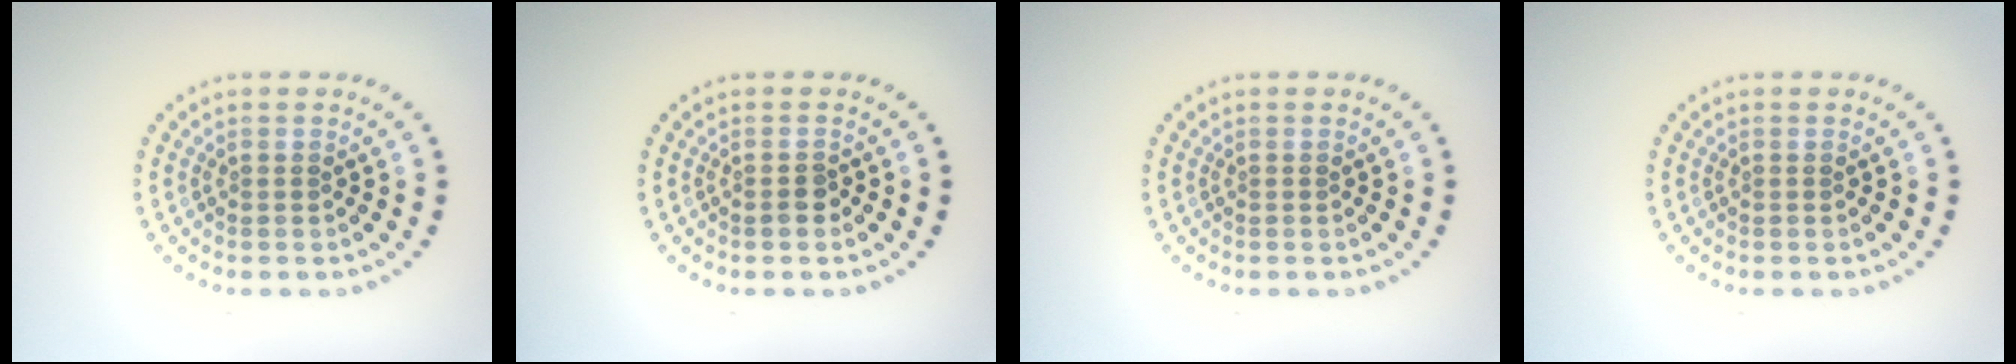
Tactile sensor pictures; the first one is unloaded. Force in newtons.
{"total": 1.3, "press": 1.1, "slide": 0.5}
{"total": 0.0}
{"total": 0.0}